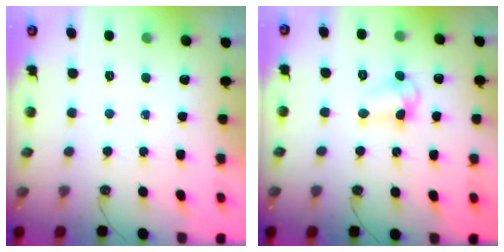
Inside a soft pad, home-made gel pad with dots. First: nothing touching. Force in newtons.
{"total": 7.4, "press": 7.3, "slide": 0.6}